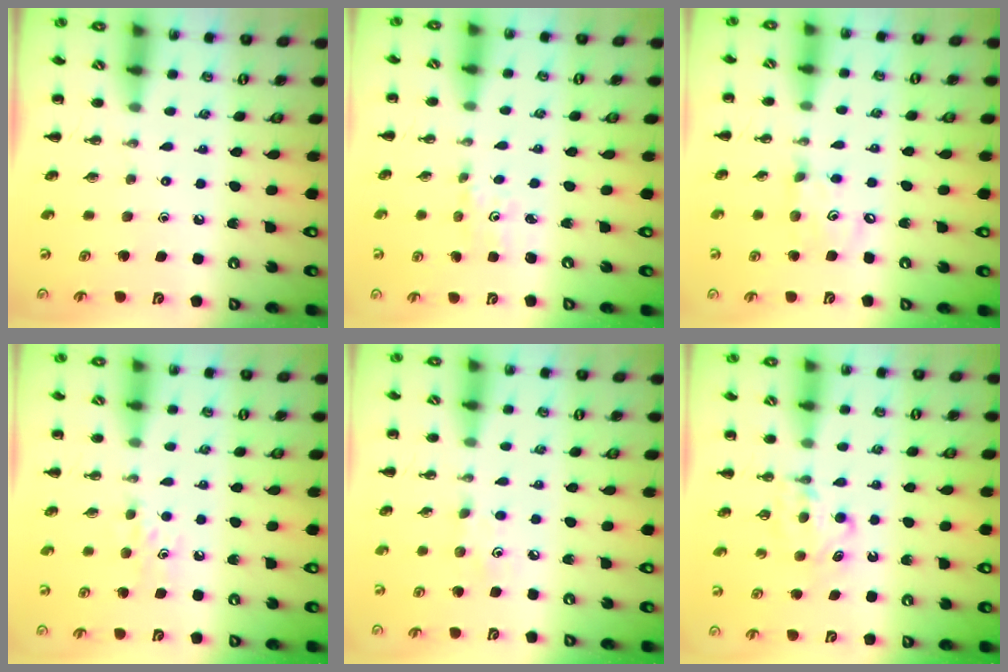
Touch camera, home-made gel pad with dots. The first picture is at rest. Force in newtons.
{"total": 0.9, "press": 0.8, "slide": 0.4}
{"total": 6.1, "press": 6.0, "slide": 1.1}
{"total": 4.5, "press": 4.3, "slide": 1.5}
{"total": 4.5, "press": 4.3, "slide": 1.3}
{"total": 5.3, "press": 5.1, "slide": 1.4}